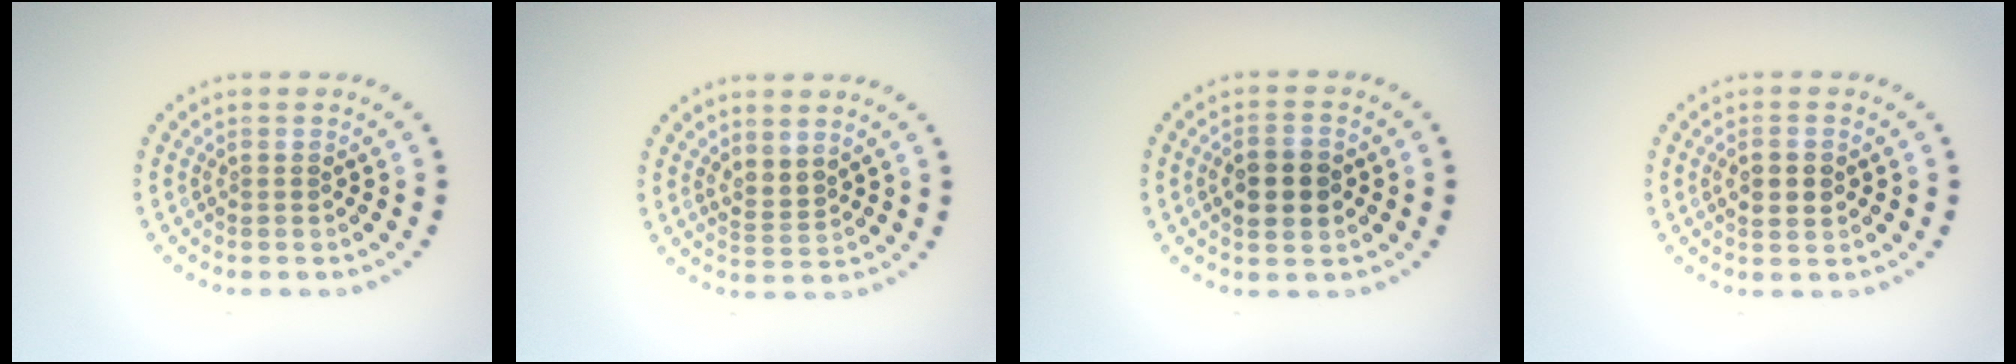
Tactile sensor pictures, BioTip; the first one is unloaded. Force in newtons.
{"total": 1.7, "press": 1.4, "slide": 1.1}
{"total": 3.7, "press": 3.7, "slide": 0.2}
{"total": 2.0, "press": 2.0, "slide": 0.2}